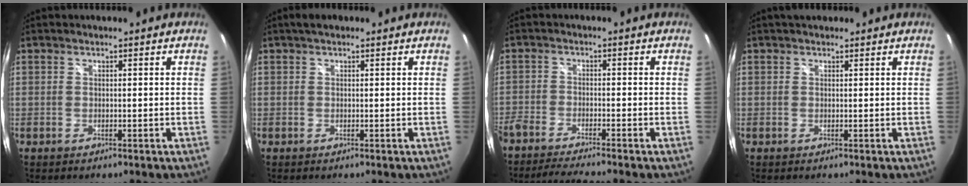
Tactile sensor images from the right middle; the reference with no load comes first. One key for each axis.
{"total": 2.1, "fx": 1.4, "fy": 0.9, "fz": 1.3, "tx": -0.019, "ty": 0.010, "tz": 0.020}
{"total": 6.6, "fx": -6.0, "fy": -0.1, "fz": 2.6, "tx": -0.076, "ty": -0.014, "tz": -0.108}
{"total": 2.2, "fx": 1.7, "fy": 1.2, "fz": 0.8, "tx": -0.009, "ty": 0.009, "tz": 0.024}